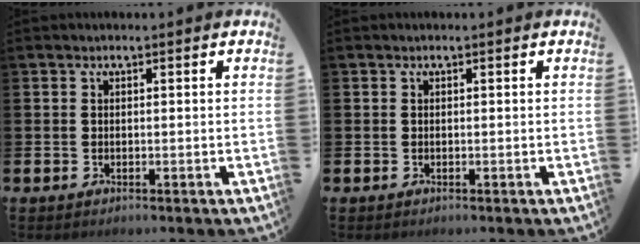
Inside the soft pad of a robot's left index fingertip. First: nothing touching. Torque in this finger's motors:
{"motor_torque": [0.00, 0.00, 0.00, 0.00]}